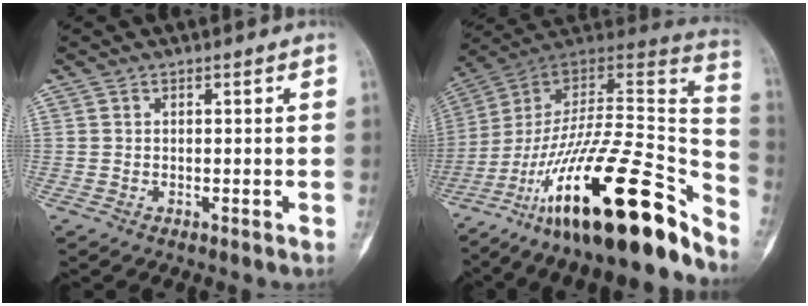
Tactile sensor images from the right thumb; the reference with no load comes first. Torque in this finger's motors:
{"motor_torque": [3.70, 1.31, 1.32, -1.45, 0.27]}